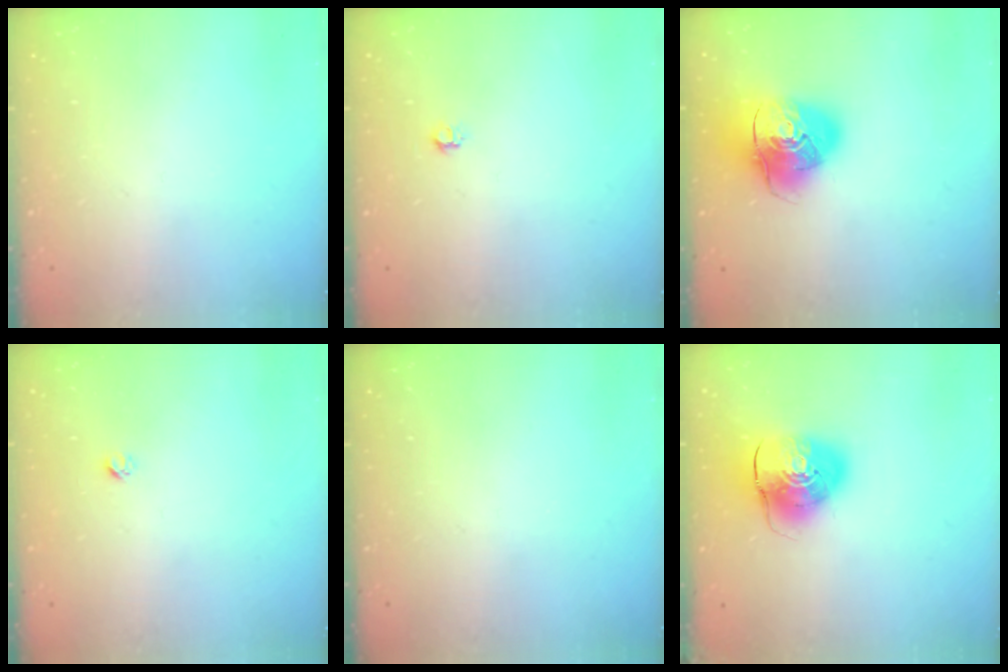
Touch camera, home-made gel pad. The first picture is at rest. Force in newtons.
{"total": 4.0, "press": 3.9, "slide": 0.7}
{"total": 15.6, "press": 15.4, "slide": 2.2}
{"total": 1.9, "press": 1.9, "slide": 0.1}
{"total": 0.0}
{"total": 11.8, "press": 11.7, "slide": 1.9}